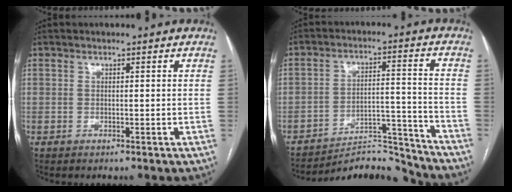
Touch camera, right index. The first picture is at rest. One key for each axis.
{"total": 10.7, "fx": -10.7, "fy": 1.0, "fz": -0.3, "tx": 0.017, "ty": 0.042, "tz": -0.168}